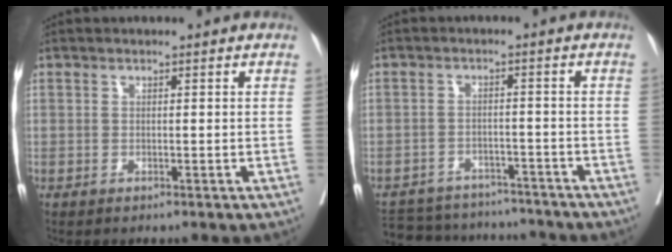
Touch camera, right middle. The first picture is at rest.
{"total": 14.6, "force": [-13.3, 5.0, 3.5], "torque": [-0.075, 0.010, -0.175]}